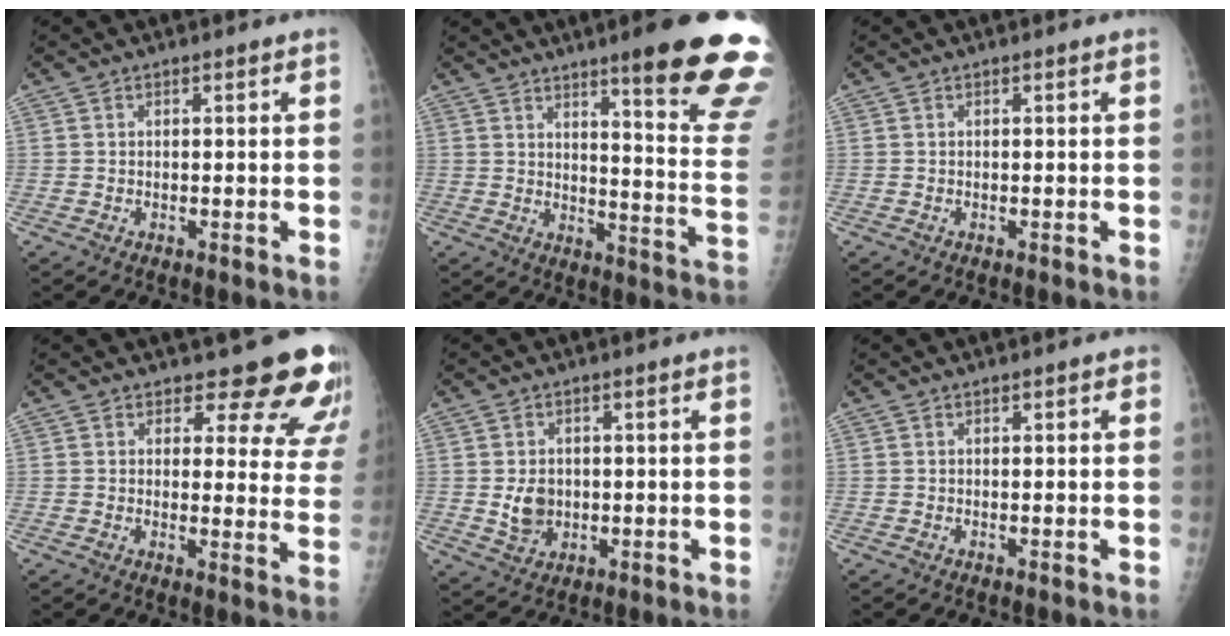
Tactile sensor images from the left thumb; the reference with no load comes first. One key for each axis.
{"total": 21.7, "fx": 14.4, "fy": 2.1, "fz": 16.1, "tx": -0.180, "ty": -0.087, "tz": 0.189}
{"total": 0.0}
{"total": 13.2, "fx": 11.5, "fy": 5.0, "fz": 4.1, "tx": 0.007, "ty": -0.082, "tz": 0.111}
{"total": 5.0, "fx": 0.0, "fy": 4.1, "fz": 2.9, "tx": -0.033, "ty": -0.004, "tz": 0.010}
{"total": 0.8, "fx": 0.4, "fy": 0.4, "fz": 0.6, "tx": -0.006, "ty": 0.002, "tz": 0.003}